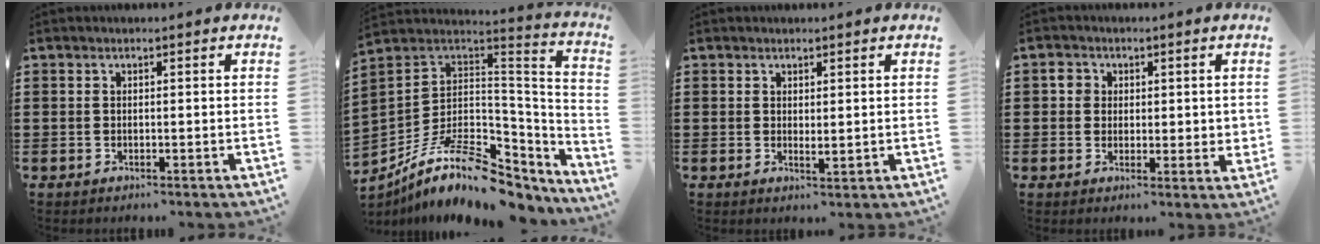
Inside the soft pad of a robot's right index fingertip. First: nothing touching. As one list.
[{"total": 12.6, "force": [-7.0, 5.9, 8.7], "torque": [-0.179, 0.011, -0.121]}, {"total": 1.2, "force": [0.9, 0.2, 0.7], "torque": [-0.015, 0.000, 0.017]}, {"total": 3.3, "force": [1.1, 2.9, 1.2], "torque": [-0.027, 0.011, 0.017]}]